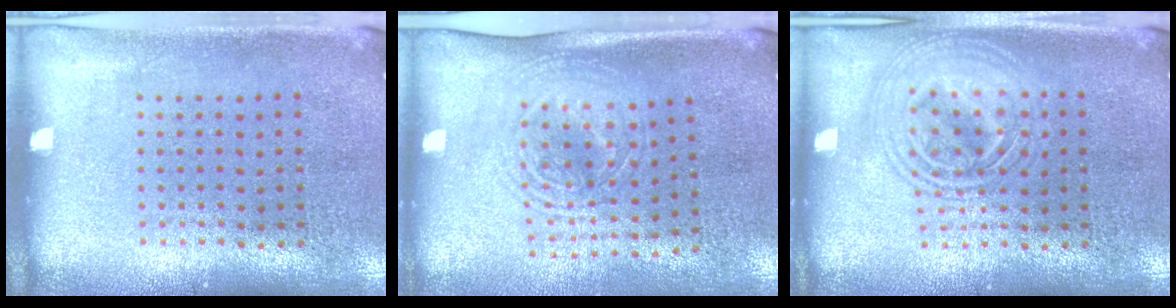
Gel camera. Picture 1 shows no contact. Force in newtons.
{"total": 1.7, "press": 1.4, "slide": 1.1}
{"total": 2.9, "press": 2.9, "slide": 0.4}